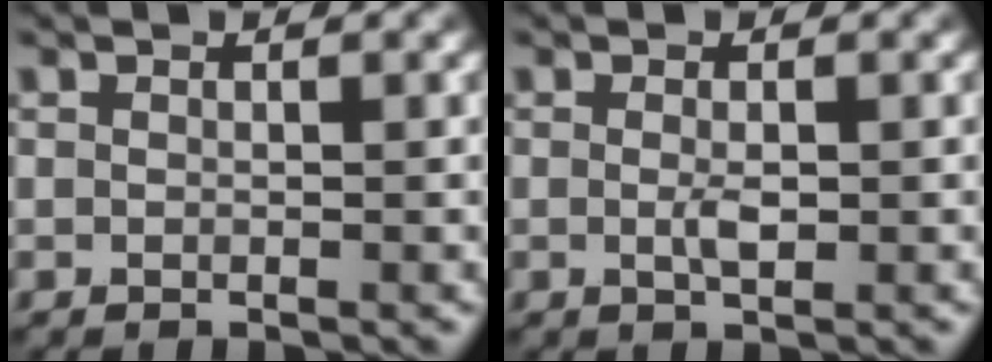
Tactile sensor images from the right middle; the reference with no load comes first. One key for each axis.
{"total": 1.3, "fx": 0.0, "fy": 0.4, "fz": 1.2, "tx": -0.026, "ty": -0.003, "tz": -0.001}